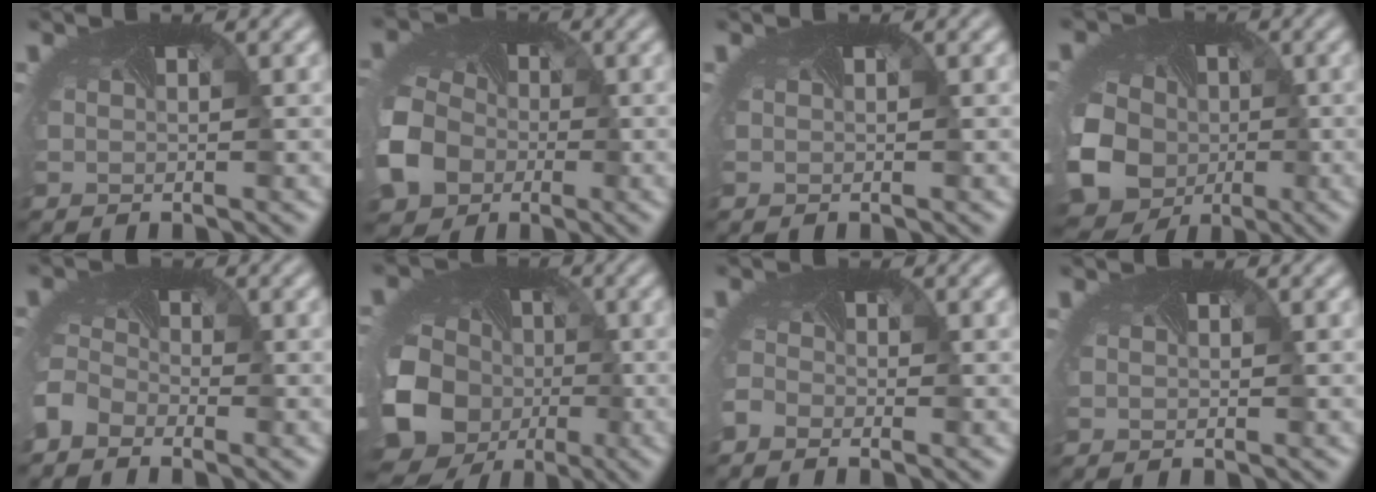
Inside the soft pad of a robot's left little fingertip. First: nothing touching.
{"total": 9.4, "force": [-2.4, 7.5, 5.1], "torque": [-0.122, -0.033, -0.032]}
{"total": 0.0}
{"total": 19.8, "force": [-4.9, 17.2, 8.4], "torque": [-0.199, -0.069, -0.091]}
{"total": 3.4, "force": [-2.7, 1.9, 0.8], "torque": [-0.031, -0.009, -0.062]}
{"total": 16.3, "force": [-4.4, 13.5, 8.0], "torque": [-0.186, -0.040, -0.064]}
{"total": 1.5, "force": [-1.4, 0.6, -0.1], "torque": [-0.008, -0.011, -0.030]}
{"total": 0.0}